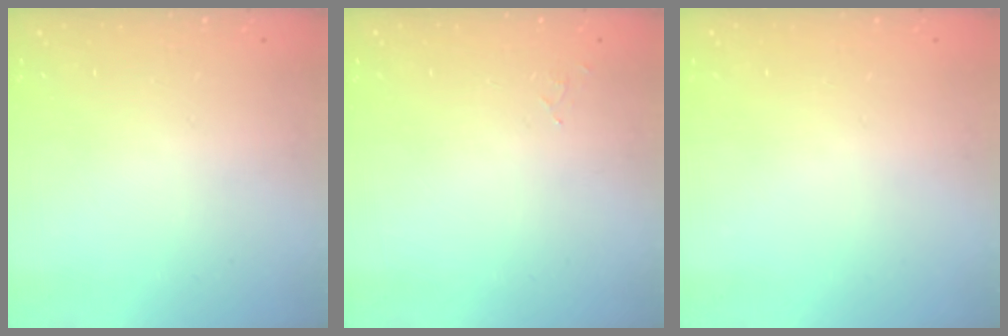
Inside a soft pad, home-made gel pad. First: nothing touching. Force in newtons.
{"total": 5.2, "press": 5.2, "slide": 0.4}
{"total": 0.0}